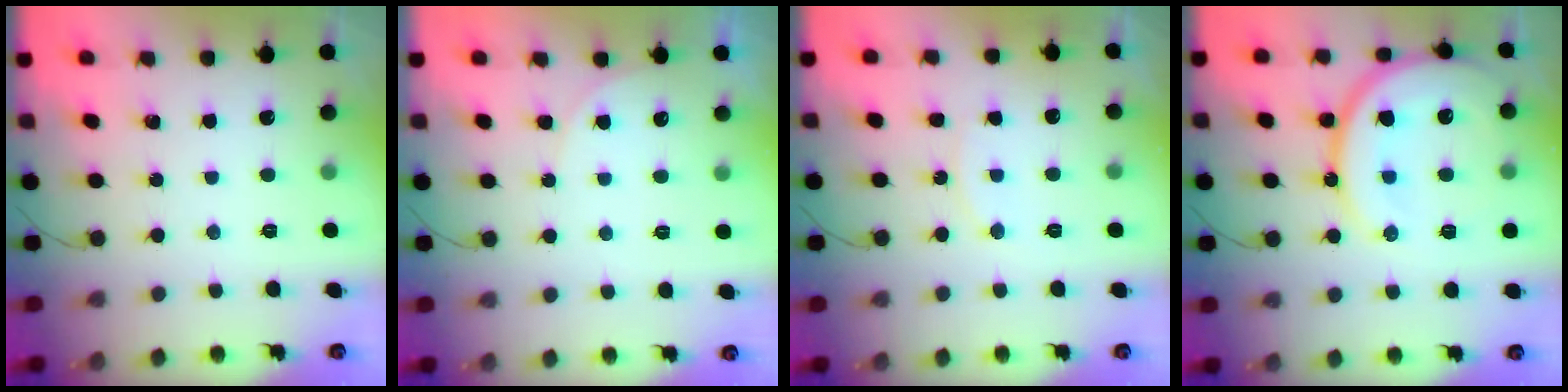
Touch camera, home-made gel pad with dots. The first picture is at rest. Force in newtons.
{"total": 4.7, "press": 4.7, "slide": 0.3}
{"total": 6.3, "press": 6.3, "slide": 0.5}
{"total": 18.3, "press": 18.3, "slide": 1.5}